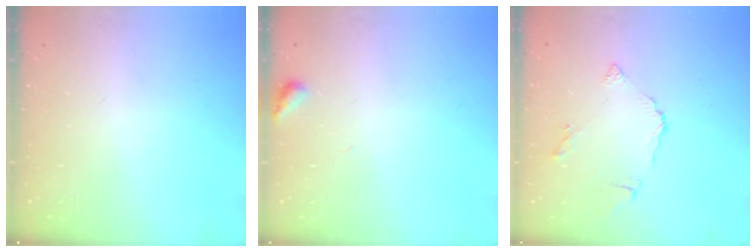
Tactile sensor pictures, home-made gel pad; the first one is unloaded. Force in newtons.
{"total": 2.9, "press": 2.9, "slide": 0.3}
{"total": 7.2, "press": 7.1, "slide": 0.8}